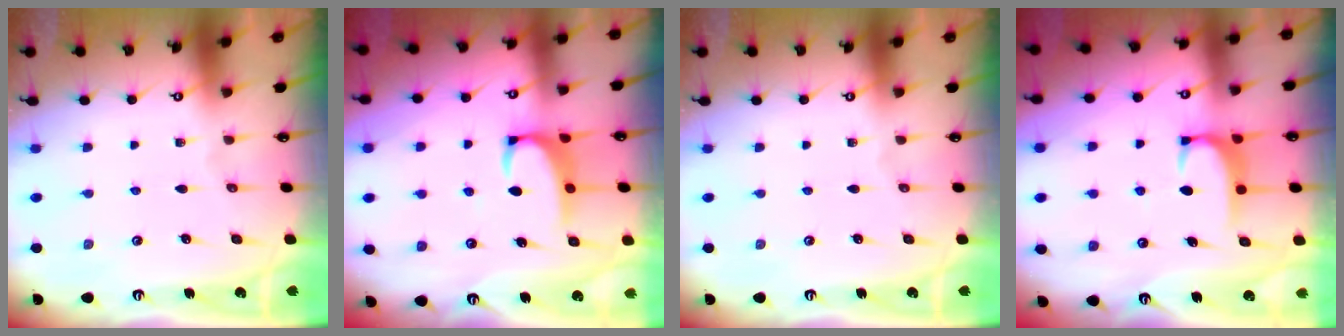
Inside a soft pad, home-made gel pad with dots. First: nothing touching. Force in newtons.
{"total": 3.0, "press": 2.8, "slide": 1.0}
{"total": 0.0}
{"total": 1.7, "press": 1.6, "slide": 0.5}